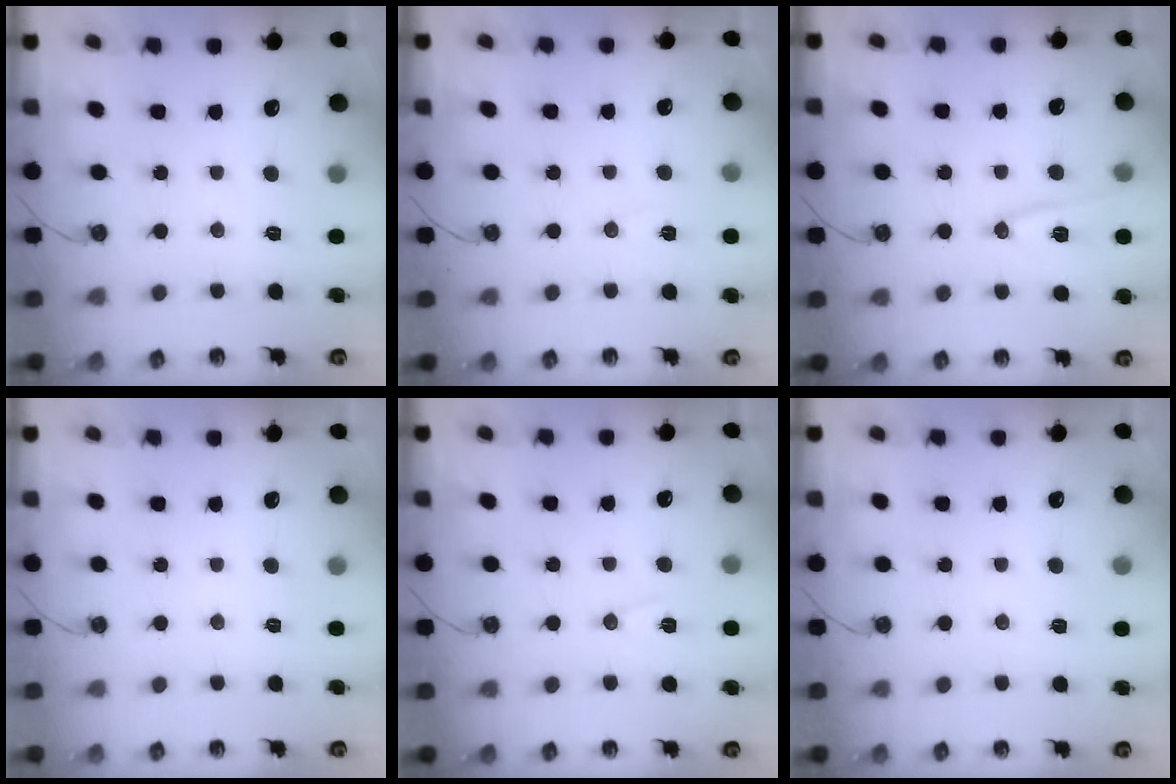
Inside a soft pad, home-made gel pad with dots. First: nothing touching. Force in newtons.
{"total": 6.1, "press": 4.3, "slide": 4.4}
{"total": 11.7, "press": 11.3, "slide": 2.7}
{"total": 0.0}
{"total": 6.5, "press": 5.3, "slide": 3.8}
{"total": 2.0, "press": 0.8, "slide": 1.8}